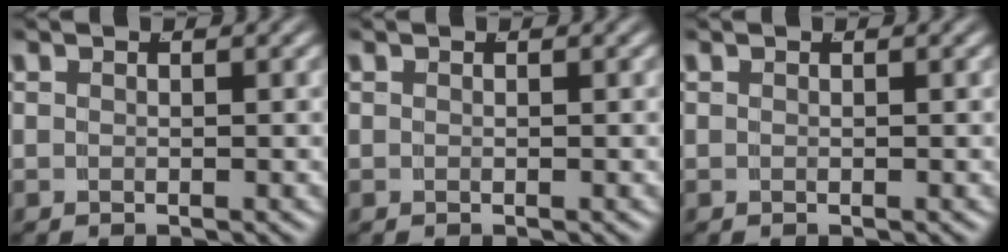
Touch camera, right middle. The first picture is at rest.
{"total": 0.0}
{"total": 0.0}